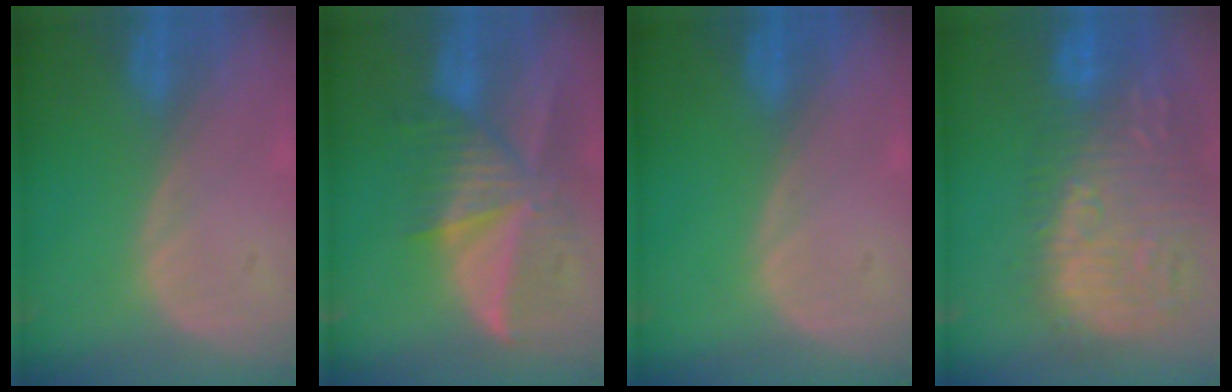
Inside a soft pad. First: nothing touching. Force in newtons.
{"total": 9.8, "press": 8.6, "slide": 4.7}
{"total": 0.0}
{"total": 15.8, "press": 13.2, "slide": 8.8}